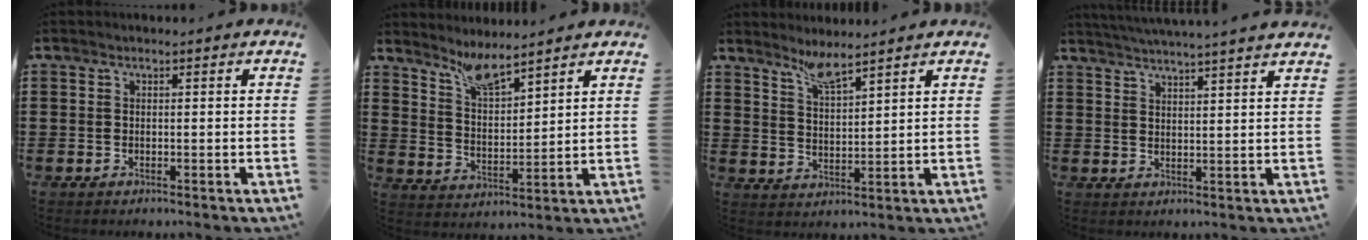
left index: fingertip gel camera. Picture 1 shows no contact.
{"total": 5.7, "force": [5.2, 0.7, 2.4], "torque": [-0.065, -0.016, 0.093]}
{"total": 4.6, "force": [4.1, 0.1, 2.2], "torque": [-0.056, -0.011, 0.072]}
{"total": 3.3, "force": [3.1, -0.9, 0.5], "torque": [-0.020, -0.016, 0.054]}